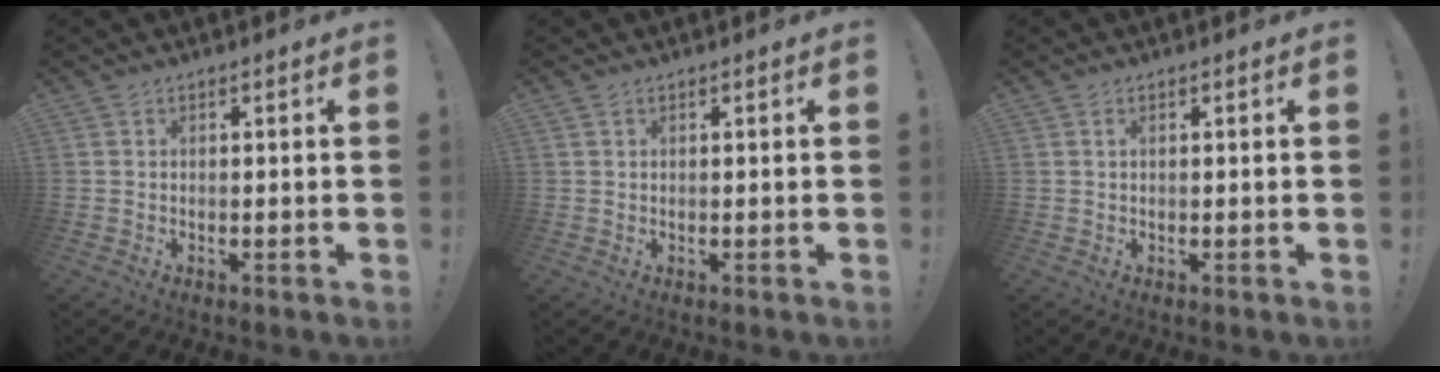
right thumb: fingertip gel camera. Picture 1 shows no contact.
{"total": 0.6, "force": [0.4, 0.4, 0.2], "torque": [-0.008, 0.003, 0.008]}
{"total": 0.7, "force": [0.3, 0.3, 0.5], "torque": [-0.013, 0.003, 0.006]}